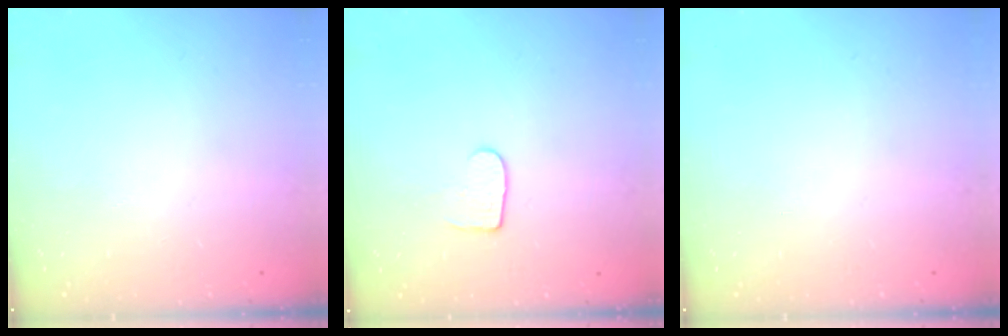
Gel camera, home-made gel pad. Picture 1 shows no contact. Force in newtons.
{"total": 5.8, "press": 5.8, "slide": 0.6}
{"total": 0.0}